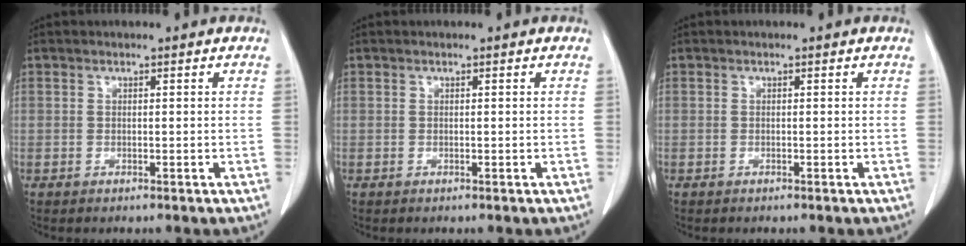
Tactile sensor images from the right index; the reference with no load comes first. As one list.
[{"total": 0.0}, {"total": 0.0}]